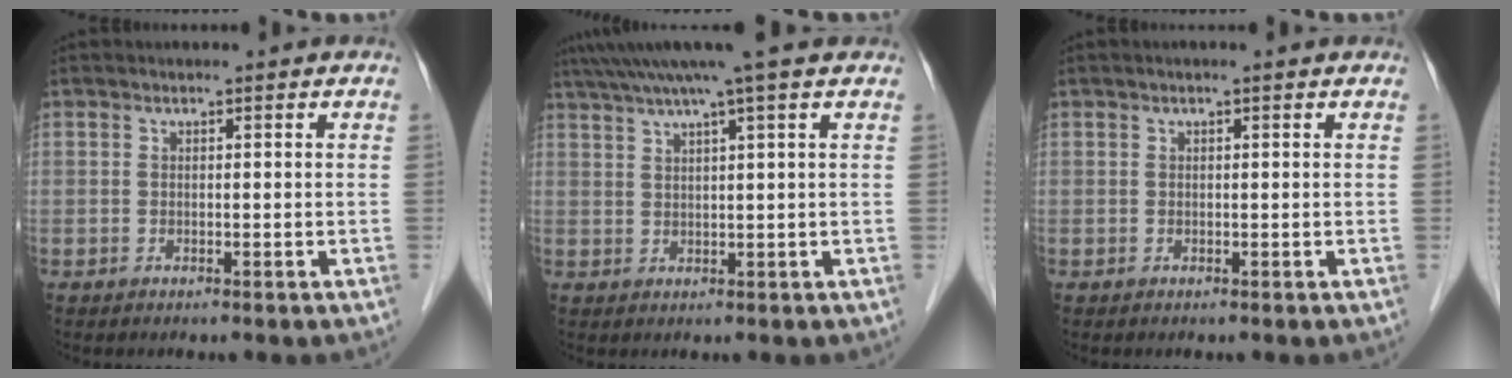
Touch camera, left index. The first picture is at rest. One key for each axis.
{"total": 7.7, "fx": 5.9, "fy": -1.6, "fz": 4.8, "tx": -0.078, "ty": 0.030, "tz": 0.088}
{"total": 0.6, "fx": 0.4, "fy": 0.0, "fz": 0.5, "tx": -0.011, "ty": 0.008, "tz": 0.004}